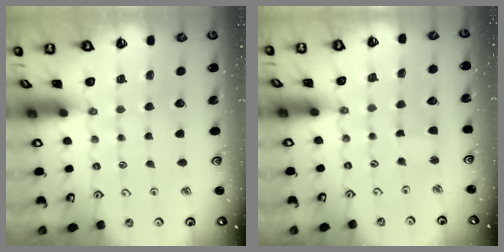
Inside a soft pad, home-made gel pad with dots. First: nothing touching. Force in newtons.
{"total": 1.7, "press": 1.7, "slide": 0.1}